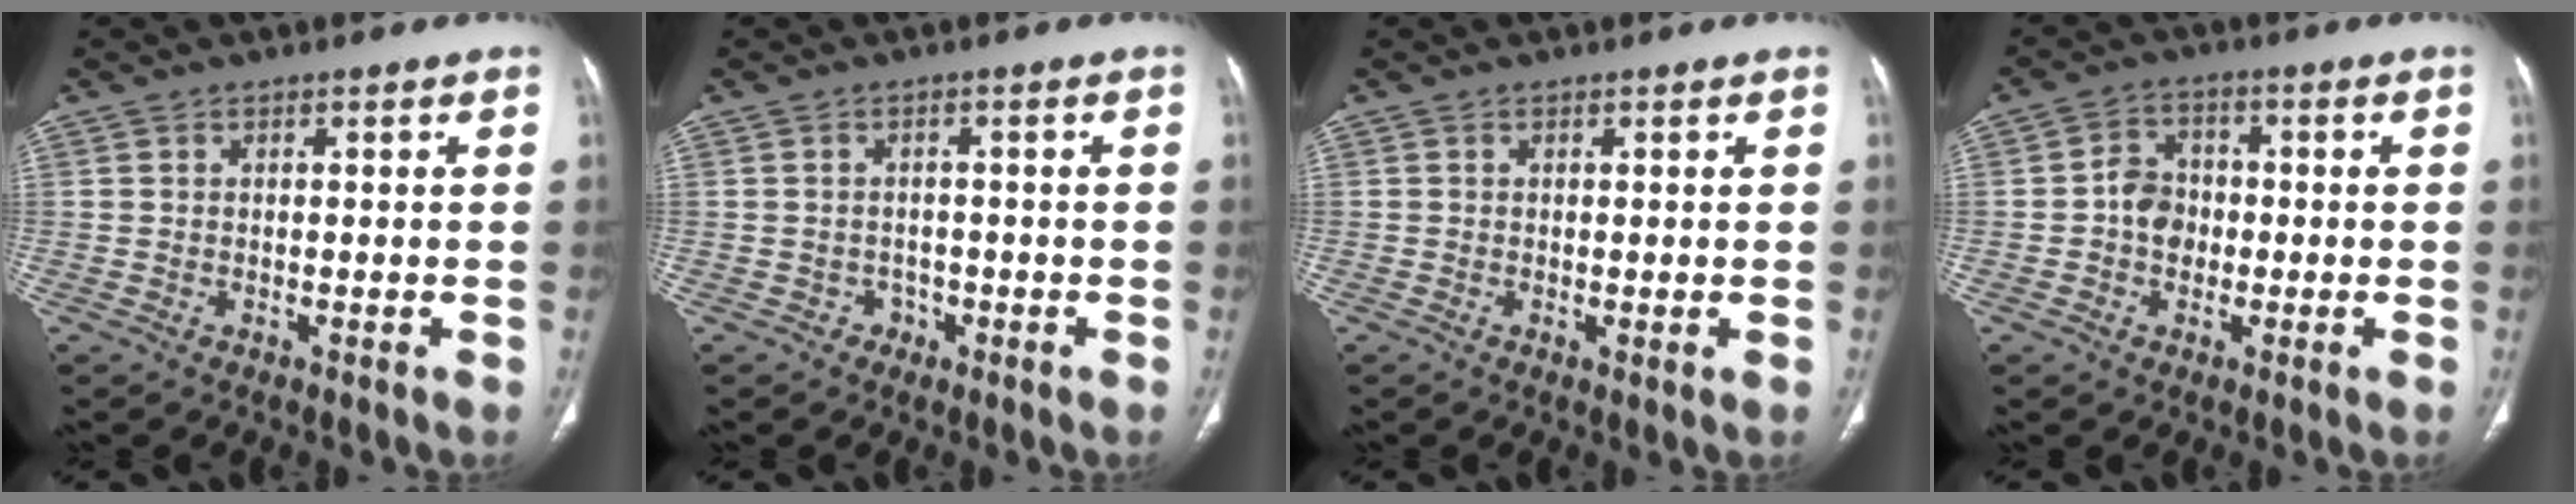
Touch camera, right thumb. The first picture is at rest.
{"total": 1.8, "force": [-0.9, 1.6, 0.2], "torque": [0.004, 0.010, -0.015]}
{"total": 0.8, "force": [0.1, 0.2, 0.7], "torque": [-0.017, -0.005, 0.001]}
{"total": 5.6, "force": [-0.7, 4.7, 3.0], "torque": [-0.028, 0.015, -0.019]}